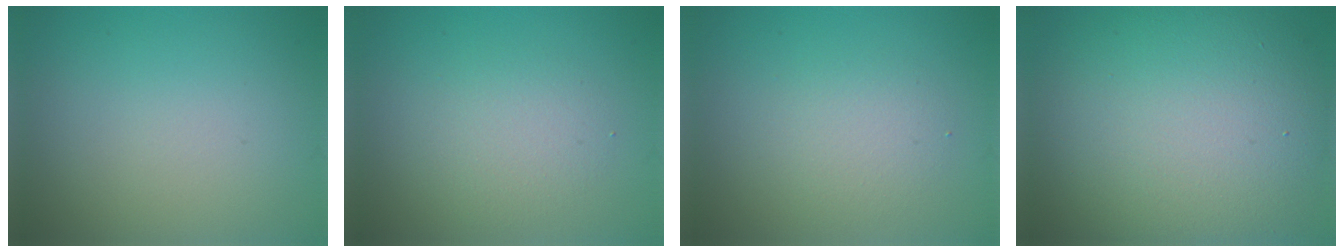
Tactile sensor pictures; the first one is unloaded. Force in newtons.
{"total": 2.5, "press": 2.5, "slide": 0.2}
{"total": 2.4, "press": 2.4, "slide": 0.2}
{"total": 13.7, "press": 13.7, "slide": 0.7}